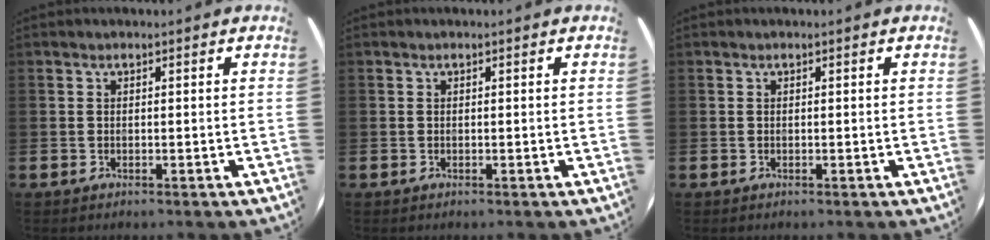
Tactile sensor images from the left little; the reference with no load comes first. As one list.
[{"total": 0.0}, {"total": 0.0}]